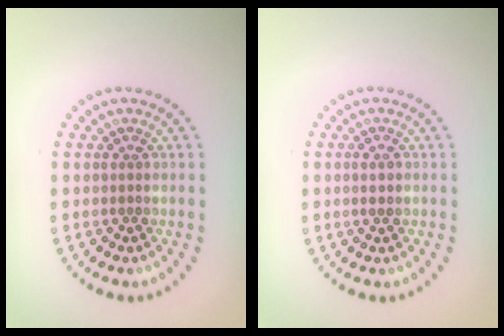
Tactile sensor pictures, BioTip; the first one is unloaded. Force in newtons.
{"total": 1.0, "press": 1.0, "slide": 0.4}